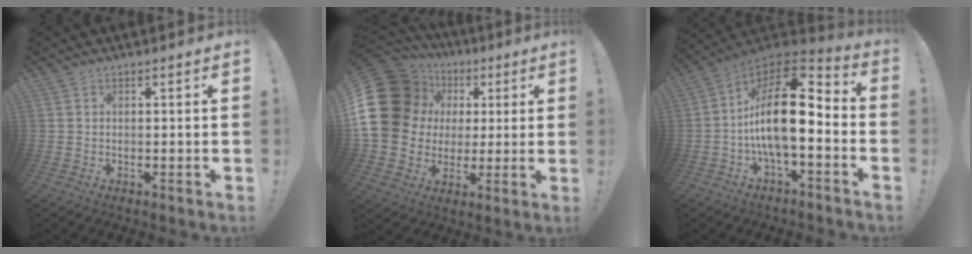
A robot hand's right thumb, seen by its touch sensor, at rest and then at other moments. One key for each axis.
{"total": 22.4, "fx": 4.6, "fy": 18.5, "fz": 11.9, "tx": -0.209, "ty": -0.015, "tz": 0.120}
{"total": 18.9, "fx": -1.4, "fy": 8.2, "fz": 17.0, "tx": -0.313, "ty": 0.018, "tz": -0.022}